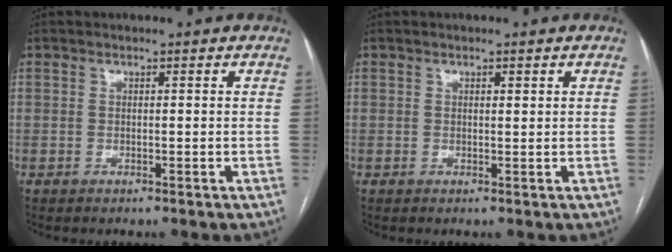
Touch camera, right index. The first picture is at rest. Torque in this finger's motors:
{"motor_torque": [0.12, 0.28, 0.00, 0.00]}